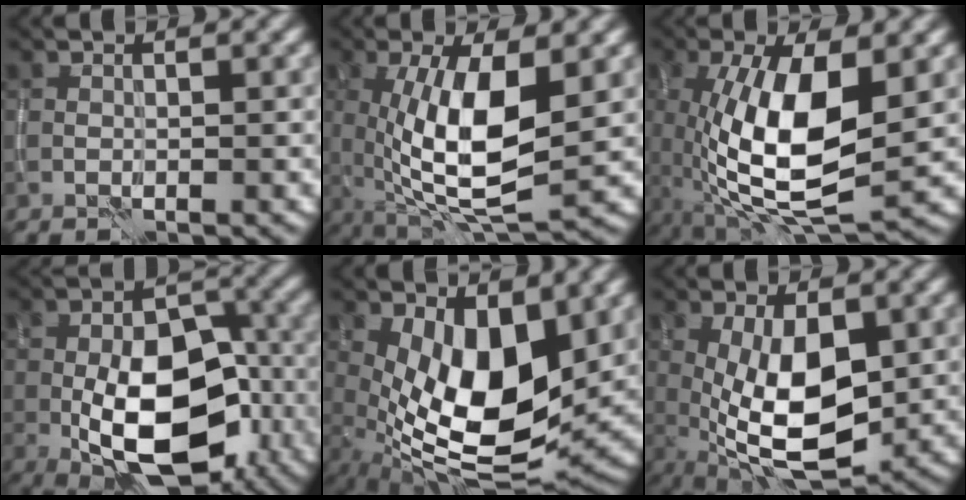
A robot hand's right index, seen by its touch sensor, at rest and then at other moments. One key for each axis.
{"total": 9.7, "fx": 0.2, "fy": 3.3, "fz": 9.1, "tx": -0.172, "ty": -0.013, "tz": 0.006}
{"total": 10.9, "fx": -0.7, "fy": 4.2, "fz": 10.0, "tx": -0.199, "ty": -0.003, "tz": -0.013}
{"total": 12.8, "fx": -3.7, "fy": 7.3, "fz": 9.9, "tx": -0.158, "ty": -0.018, "tz": -0.059}
{"total": 10.2, "fx": 0.8, "fy": 4.7, "fz": 9.0, "tx": -0.163, "ty": -0.015, "tz": 0.018}
{"total": 9.1, "fx": -0.6, "fy": 4.1, "fz": 8.1, "tx": -0.160, "ty": -0.013, "tz": -0.007}